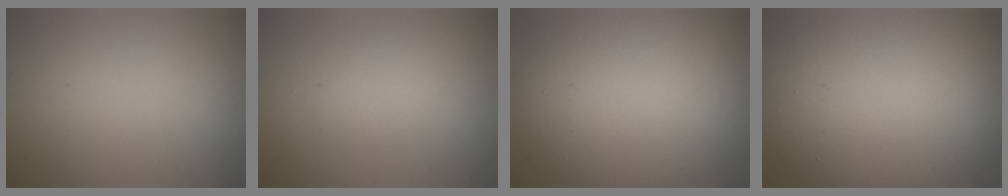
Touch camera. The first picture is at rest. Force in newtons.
{"total": 1.6, "press": 1.6, "slide": 0.1}
{"total": 12.7, "press": 12.6, "slide": 0.8}
{"total": 15.2, "press": 15.2, "slide": 1.1}